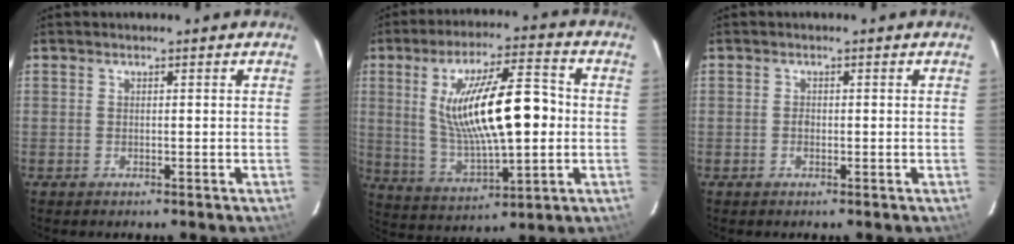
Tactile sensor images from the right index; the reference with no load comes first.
{"total": 18.2, "force": [1.1, 5.4, 17.3], "torque": [-0.309, 0.006, 0.038]}
{"total": 1.1, "force": [-0.4, 0.7, 0.7], "torque": [-0.015, 0.002, -0.007]}